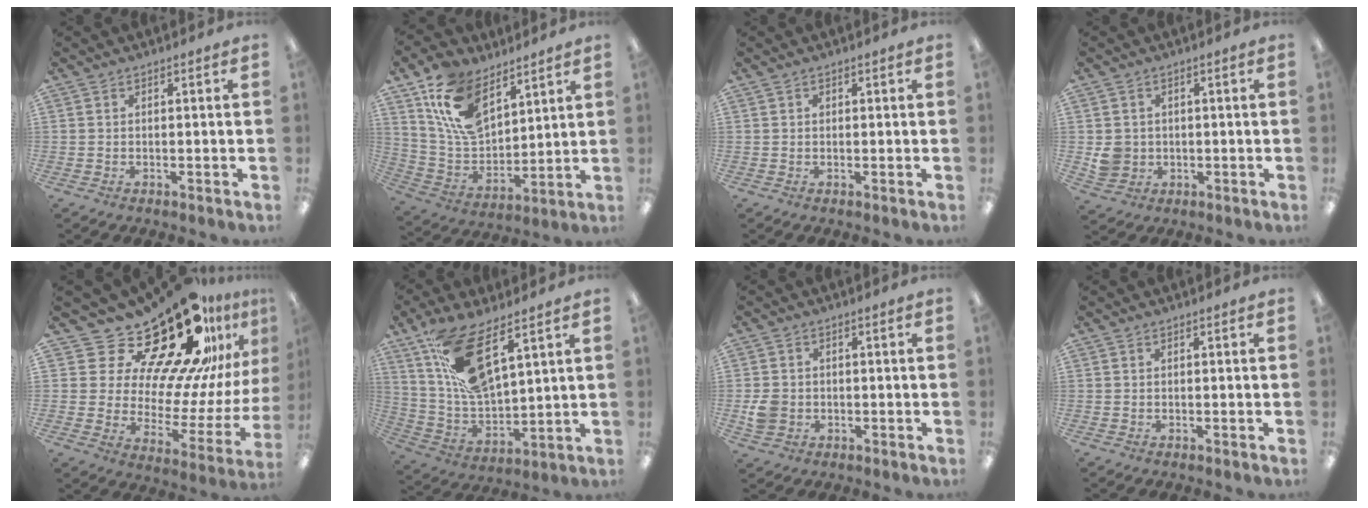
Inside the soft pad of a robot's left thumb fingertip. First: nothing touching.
{"total": 16.4, "force": [9.3, 9.4, 9.6], "torque": [-0.197, -0.028, 0.178]}
{"total": 0.8, "force": [0.3, 0.6, 0.3], "torque": [-0.007, 0.005, 0.004]}
{"total": 4.6, "force": [0.4, 4.4, 1.2], "torque": [-0.014, 0.006, 0.010]}
{"total": 28.7, "force": [21.3, 11.4, 15.7], "torque": [-0.231, -0.180, 0.376]}
{"total": 16.1, "force": [10.0, 5.8, 11.2], "torque": [-0.224, -0.043, 0.180]}
{"total": 4.4, "force": [-0.6, 3.9, 1.9], "torque": [-0.025, 0.006, -0.008]}
{"total": 0.0}